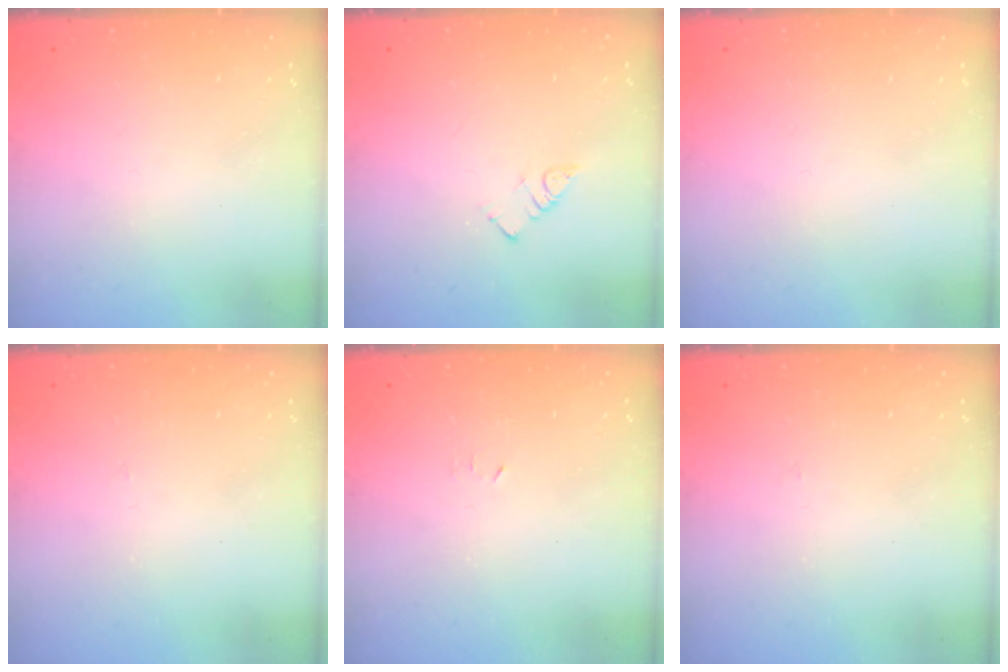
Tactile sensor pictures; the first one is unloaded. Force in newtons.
{"total": 2.5, "press": 2.5, "slide": 0.1}
{"total": 1.6, "press": 1.6, "slide": 0.1}
{"total": 2.8, "press": 2.8, "slide": 0.4}
{"total": 2.4, "press": 2.4, "slide": 0.4}
{"total": 2.8, "press": 2.8, "slide": 0.4}